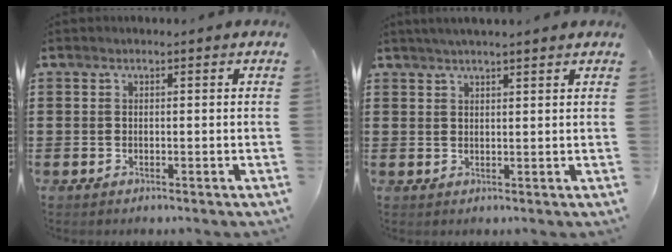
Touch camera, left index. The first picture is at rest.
{"total": 2.0, "force": [1.7, -0.2, 1.0], "torque": [-0.021, 0.003, 0.033]}